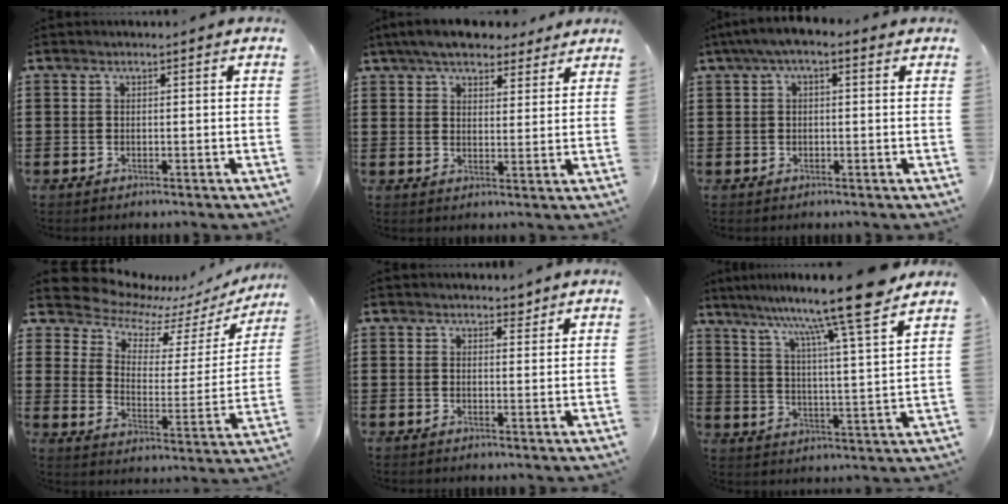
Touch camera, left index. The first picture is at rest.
{"total": 6.1, "force": [5.5, 1.9, 2.0], "torque": [-0.057, -0.002, 0.103]}
{"total": 2.6, "force": [0.6, 1.0, 2.3], "torque": [-0.044, 0.007, 0.009]}
{"total": 7.6, "force": [7.1, 2.2, 1.4], "torque": [-0.066, -0.061, 0.122]}
{"total": 2.3, "force": [2.0, 1.0, 0.6], "torque": [0.000, 0.000, 0.035]}
{"total": 11.6, "force": [9.8, -1.6, 6.0], "torque": [-0.126, -0.066, 0.152]}